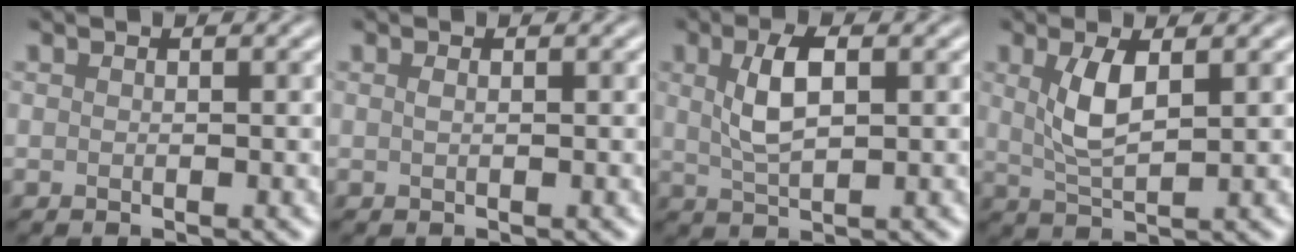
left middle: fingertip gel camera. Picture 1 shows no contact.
{"total": 0.6, "force": [0.2, 0.2, 0.5], "torque": [-0.010, 0.004, 0.003]}
{"total": 4.1, "force": [1.1, 1.7, 3.5], "torque": [-0.077, 0.005, 0.021]}
{"total": 3.7, "force": [1.2, 1.4, 3.2], "torque": [-0.071, -0.002, 0.025]}